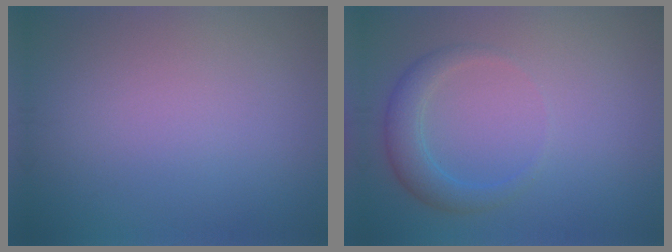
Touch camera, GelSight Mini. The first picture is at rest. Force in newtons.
{"total": 2.7, "press": 2.7, "slide": 0.1}